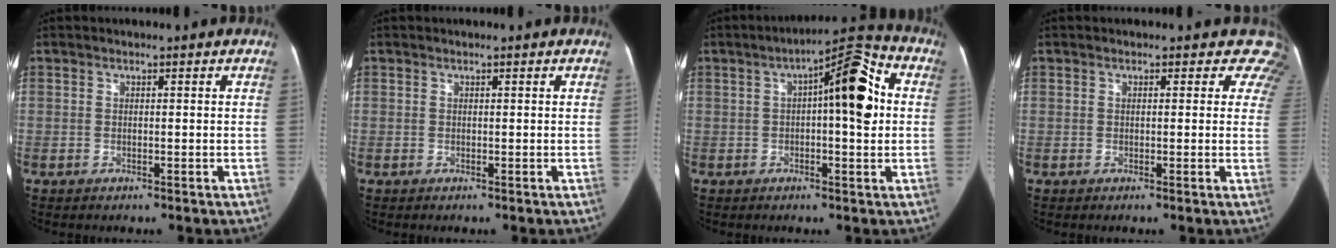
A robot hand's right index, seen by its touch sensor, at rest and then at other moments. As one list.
[{"total": 0.0}, {"total": 10.9, "force": [1.4, 2.3, 10.6], "torque": [-0.149, 0.035, 0.018]}, {"total": 4.5, "force": [3.4, 2.9, 0.5], "torque": [0.030, -0.006, 0.006]}]